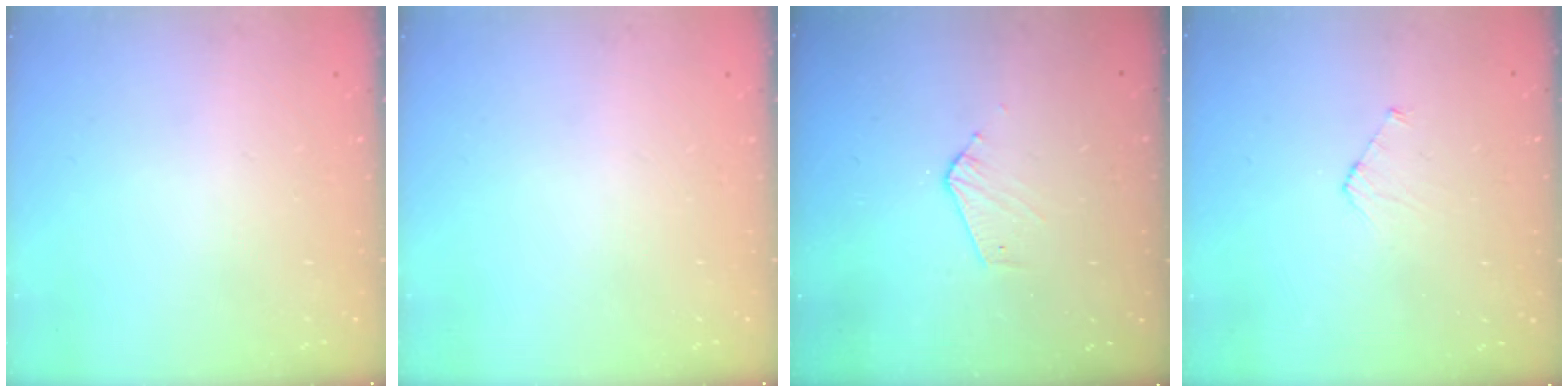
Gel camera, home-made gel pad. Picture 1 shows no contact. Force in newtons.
{"total": 0.0}
{"total": 4.2, "press": 4.2, "slide": 0.4}
{"total": 3.5, "press": 3.5, "slide": 0.2}